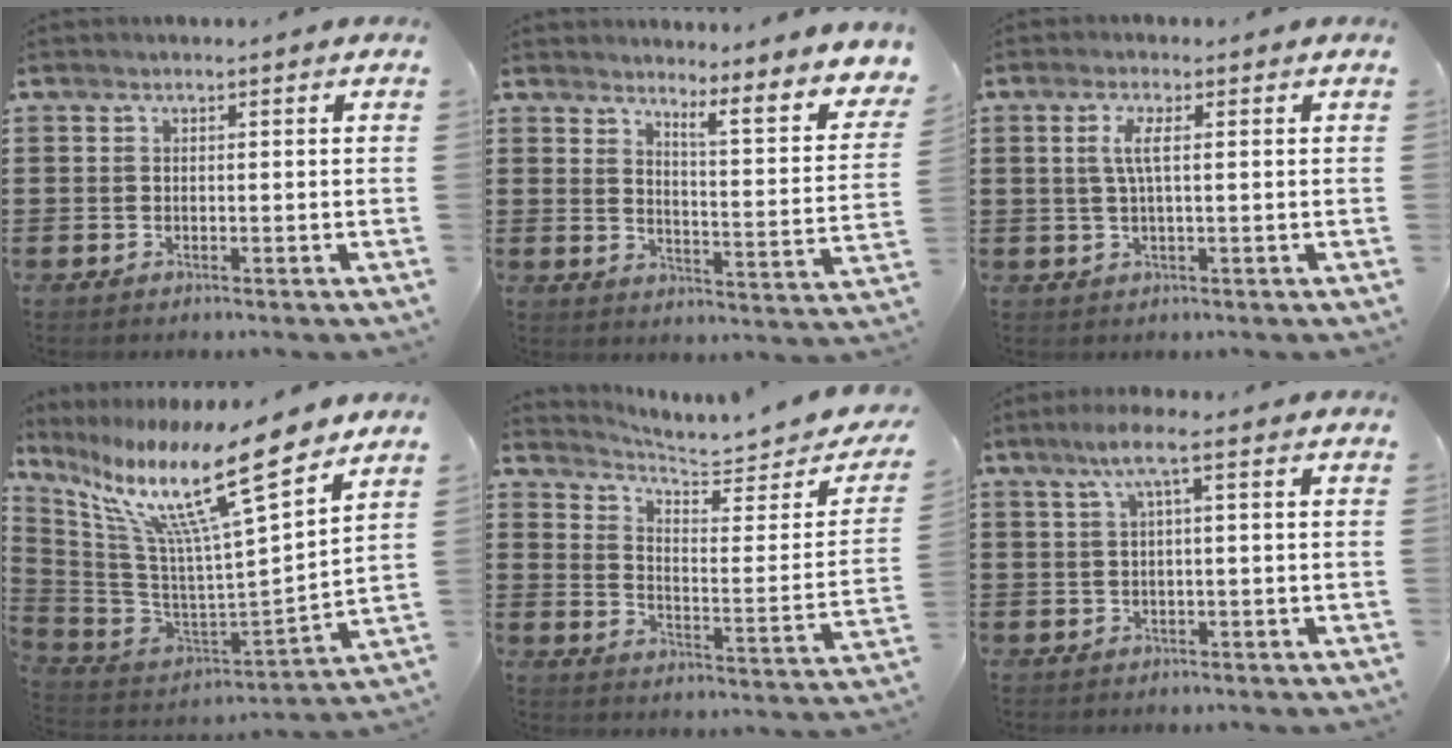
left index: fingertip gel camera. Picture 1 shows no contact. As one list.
[{"total": 5.1, "force": [4.2, -0.5, 2.7], "torque": [-0.041, -0.060, 0.055]}, {"total": 3.3, "force": [0.7, 0.4, 3.2], "torque": [-0.072, -0.003, 0.008]}, {"total": 16.1, "force": [10.8, 1.4, 11.8], "torque": [-0.243, -0.073, 0.172]}, {"total": 4.6, "force": [4.2, 0.5, 1.7], "torque": [-0.050, -0.035, 0.066]}, {"total": 4.2, "force": [1.1, 0.3, 4.0], "torque": [-0.080, 0.004, 0.015]}]